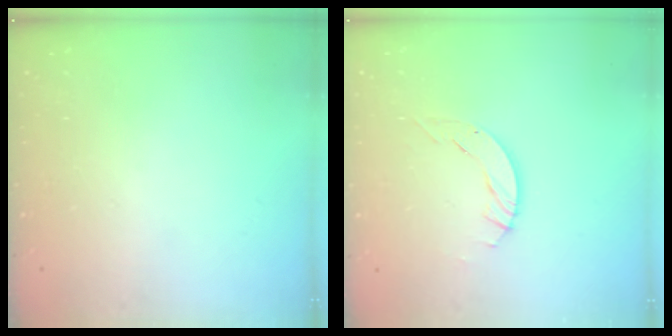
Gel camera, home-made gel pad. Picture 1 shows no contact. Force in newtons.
{"total": 4.9, "press": 4.9, "slide": 0.5}